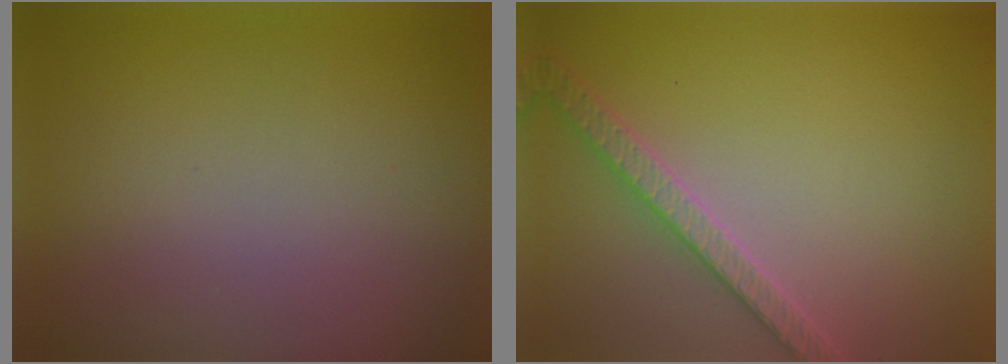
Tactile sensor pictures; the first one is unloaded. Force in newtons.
{"total": 2.7, "press": 2.7, "slide": 0.3}